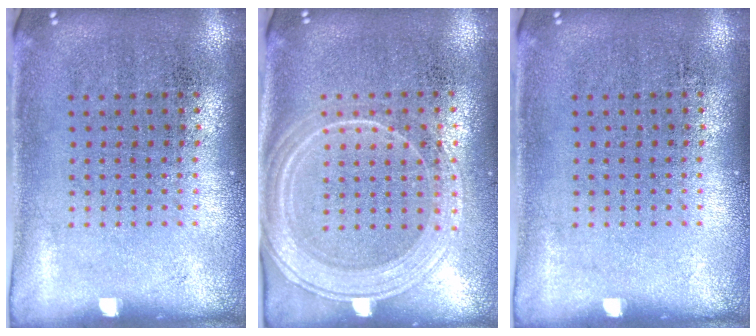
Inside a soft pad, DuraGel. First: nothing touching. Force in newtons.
{"total": 2.0, "press": 1.9, "slide": 0.7}
{"total": 0.0}